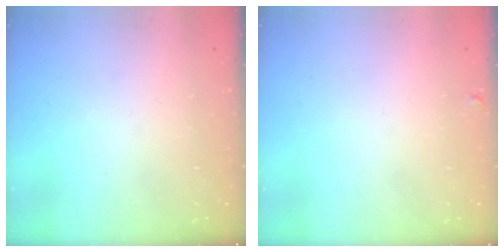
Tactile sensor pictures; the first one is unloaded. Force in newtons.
{"total": 0.0}